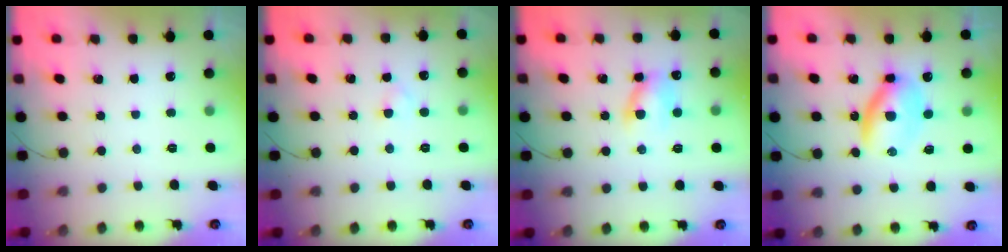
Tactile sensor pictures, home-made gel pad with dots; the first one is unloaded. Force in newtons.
{"total": 1.7, "press": 1.5, "slide": 0.9}
{"total": 7.6, "press": 7.5, "slide": 0.8}
{"total": 6.6, "press": 6.6, "slide": 0.2}